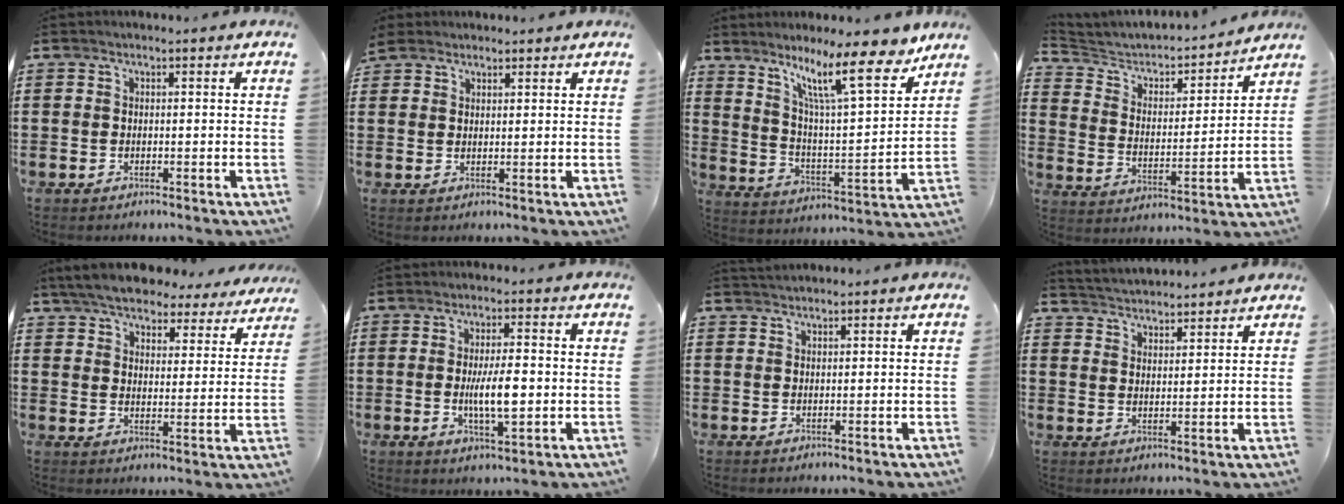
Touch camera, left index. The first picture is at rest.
{"total": 2.9, "force": [2.7, 1.1, 0.4], "torque": [-0.016, 0.003, 0.053]}
{"total": 14.5, "force": [9.9, 2.5, 10.2], "torque": [-0.191, -0.043, 0.159]}
{"total": 3.8, "force": [3.4, 1.3, 1.0], "torque": [-0.047, -0.032, 0.046]}
{"total": 6.2, "force": [5.9, 1.0, 1.6], "torque": [-0.061, -0.027, 0.105]}
{"total": 7.4, "force": [-0.5, 2.2, 7.0], "torque": [-0.129, -0.004, -0.015]}
{"total": 1.2, "force": [1.2, 0.2, 0.2], "torque": [-0.005, 0.000, 0.024]}
{"total": 3.4, "force": [3.4, 0.1, -0.3], "torque": [-0.009, -0.017, 0.060]}